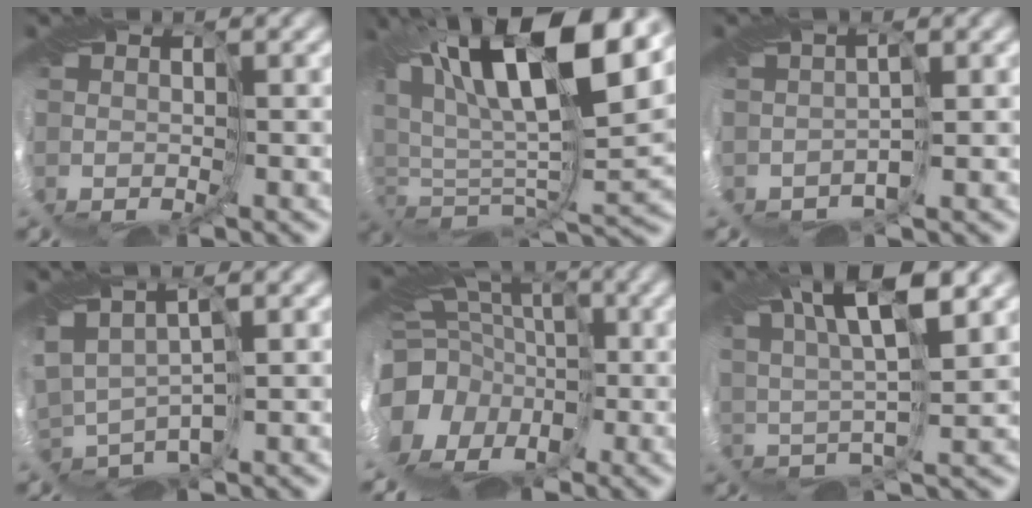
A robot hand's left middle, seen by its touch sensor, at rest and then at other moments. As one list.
[{"total": 14.0, "force": [6.7, 4.7, 11.4], "torque": [-0.234, 0.042, 0.120]}, {"total": 1.0, "force": [-1.0, -0.1, -0.3], "torque": [-0.007, -0.001, -0.015]}, {"total": 0.9, "force": [0.6, 0.4, 0.5], "torque": [-0.041, 0.010, 0.022]}, {"total": 15.4, "force": [-5.4, 12.1, 7.7], "torque": [-0.167, -0.003, -0.103]}, {"total": 5.5, "force": [3.3, -0.3, 4.4], "torque": [-0.080, 0.024, 0.052]}]